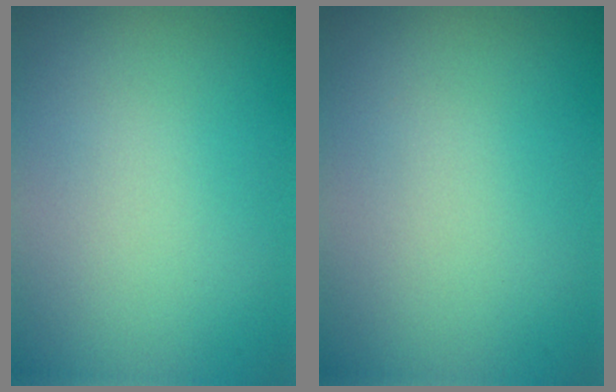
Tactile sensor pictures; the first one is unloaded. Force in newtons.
{"total": 0.0}